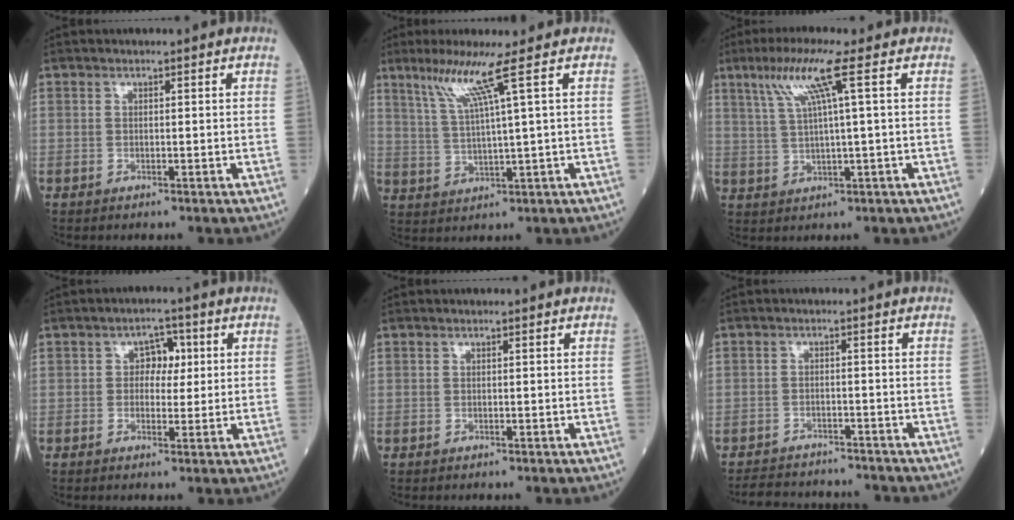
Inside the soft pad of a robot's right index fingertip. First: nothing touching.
{"total": 6.7, "force": [3.7, -1.9, 5.2], "torque": [-0.109, -0.003, 0.081]}
{"total": 7.1, "force": [3.3, -1.1, 6.2], "torque": [-0.126, 0.012, 0.068]}
{"total": 3.7, "force": [0.8, 2.5, 2.6], "torque": [-0.032, 0.012, 0.011]}
{"total": 0.0}
{"total": 8.9, "force": [-8.5, 2.3, 1.7], "torque": [-0.028, 0.007, -0.114]}